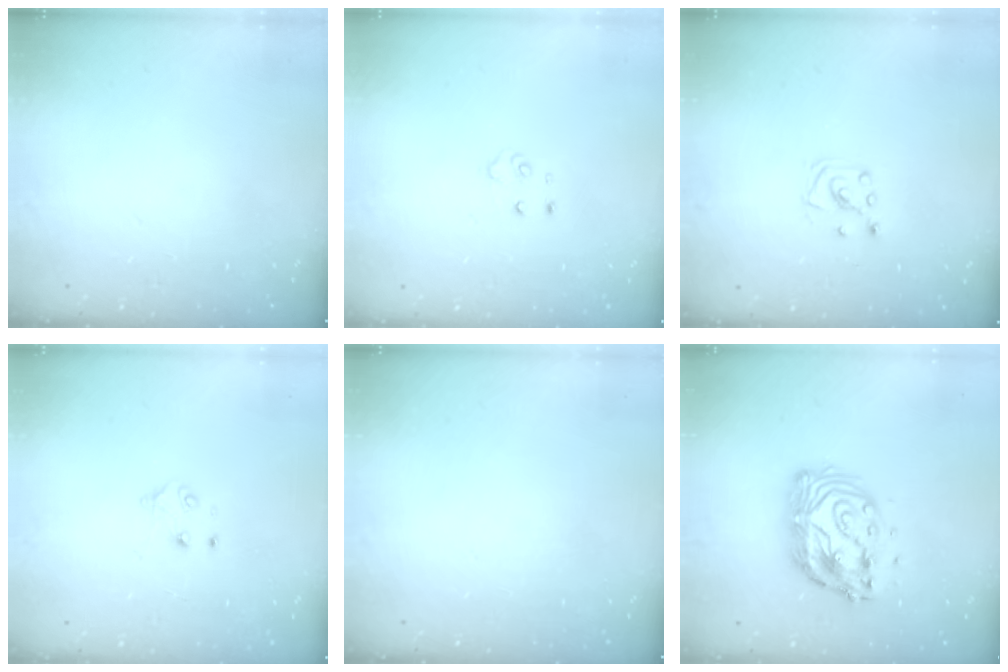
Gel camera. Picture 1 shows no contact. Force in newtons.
{"total": 3.2, "press": 3.2, "slide": 0.3}
{"total": 4.9, "press": 4.9, "slide": 0.5}
{"total": 3.7, "press": 3.7, "slide": 0.5}
{"total": 0.0}
{"total": 12.6, "press": 12.6, "slide": 1.0}